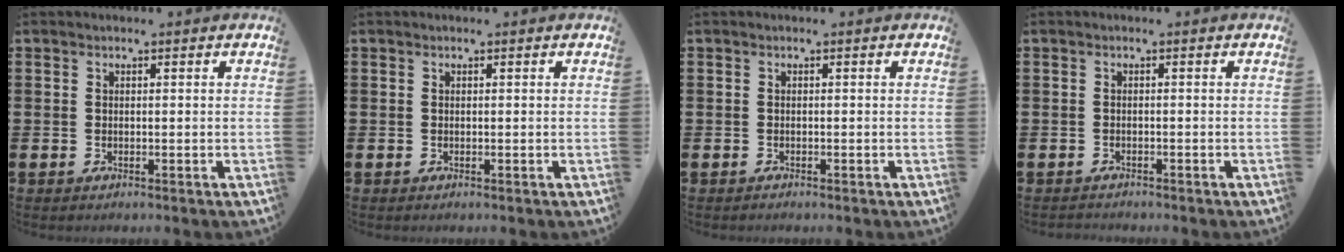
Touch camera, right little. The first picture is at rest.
{"total": 0.0}
{"total": 0.0}
{"total": 0.5, "force": [-0.5, 0.1, -0.1], "torque": [-0.001, -0.002, -0.011]}